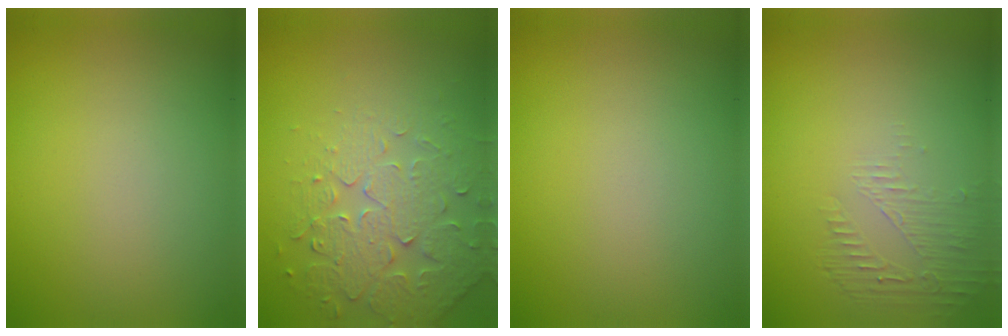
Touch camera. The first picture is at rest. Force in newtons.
{"total": 4.2, "press": 4.0, "slide": 1.2}
{"total": 0.0}
{"total": 1.6, "press": 0.4, "slide": 1.6}